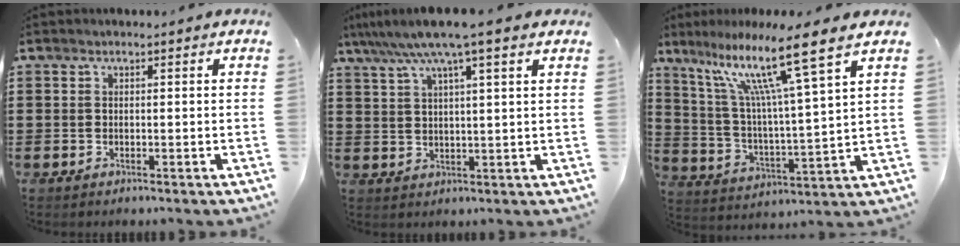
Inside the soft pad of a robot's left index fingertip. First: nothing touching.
{"total": 7.5, "force": [5.4, 0.0, 5.2], "torque": [-0.114, -0.011, 0.092]}
{"total": 13.3, "force": [8.9, 0.4, 9.8], "torque": [-0.207, -0.041, 0.139]}